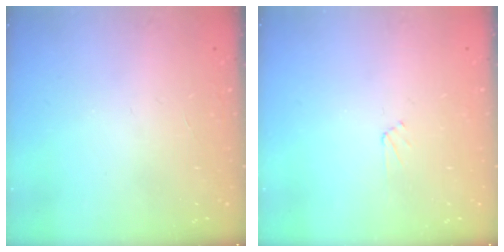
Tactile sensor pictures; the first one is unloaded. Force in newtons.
{"total": 2.7, "press": 2.6, "slide": 0.4}